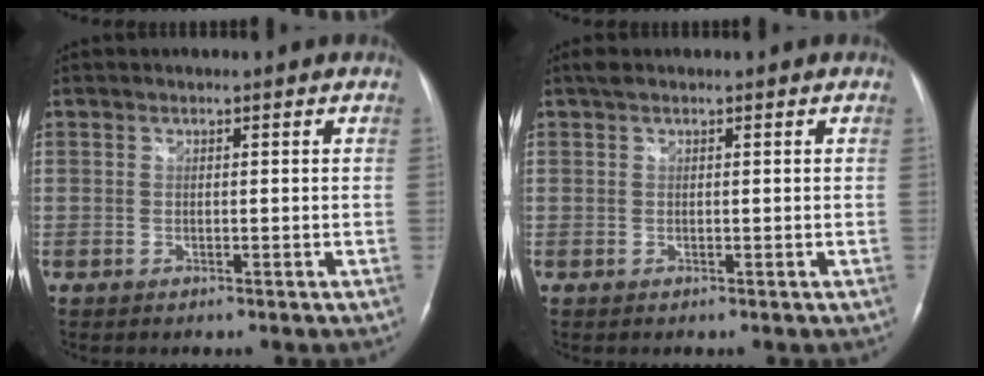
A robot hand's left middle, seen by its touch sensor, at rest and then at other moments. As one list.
[{"total": 1.1, "force": [0.8, 0.4, 0.7], "torque": [-0.017, 0.020, 0.015]}]